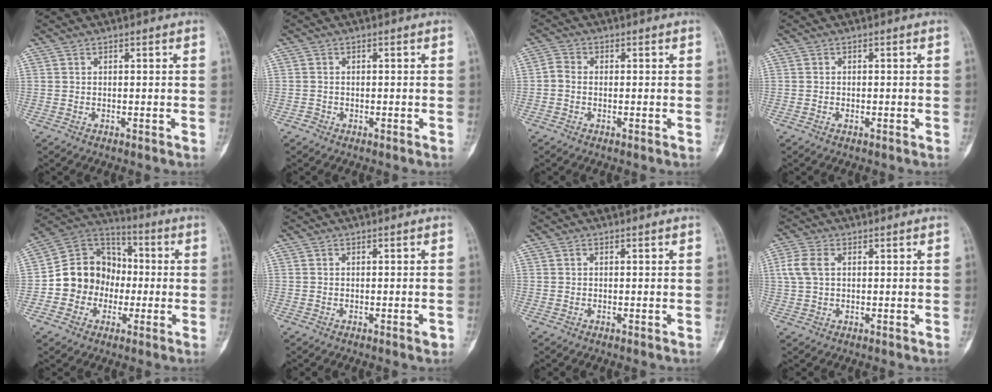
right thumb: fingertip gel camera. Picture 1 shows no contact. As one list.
[{"total": 0.7, "force": [-0.4, 0.5, 0.0], "torque": [0.003, 0.002, -0.015]}, {"total": 2.2, "force": [-0.4, 1.6, 1.4], "torque": [-0.022, 0.003, -0.022]}, {"total": 0.7, "force": [-0.3, 0.4, 0.4], "torque": [-0.010, 0.005, -0.005]}, {"total": 14.0, "force": [-2.3, 12.5, 5.9], "torque": [-0.052, 0.046, -0.048]}, {"total": 1.2, "force": [-0.6, 0.3, 1.0], "torque": [-0.013, -0.001, -0.007]}, {"total": 0.0}, {"total": 4.8, "force": [1.0, 3.0, 3.5], "torque": [-0.090, 0.010, 0.018]}]